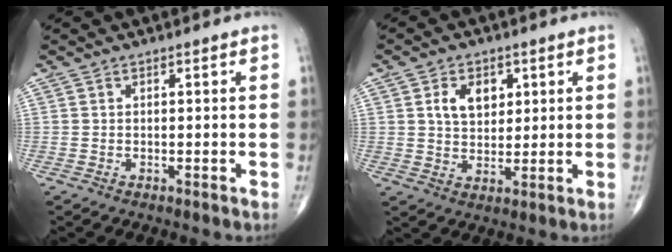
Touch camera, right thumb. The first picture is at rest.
{"total": 6.7, "force": [2.2, 4.6, 4.3], "torque": [-0.049, -0.010, 0.039]}